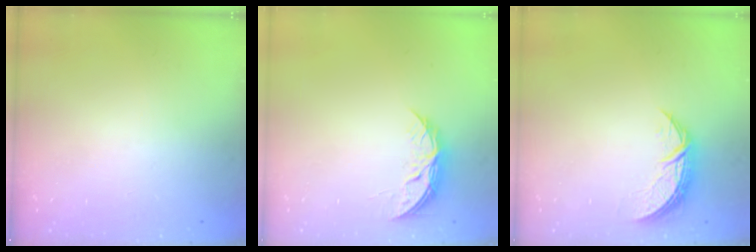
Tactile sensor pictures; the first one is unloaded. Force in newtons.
{"total": 5.4, "press": 5.4, "slide": 0.5}
{"total": 7.3, "press": 7.3, "slide": 0.5}